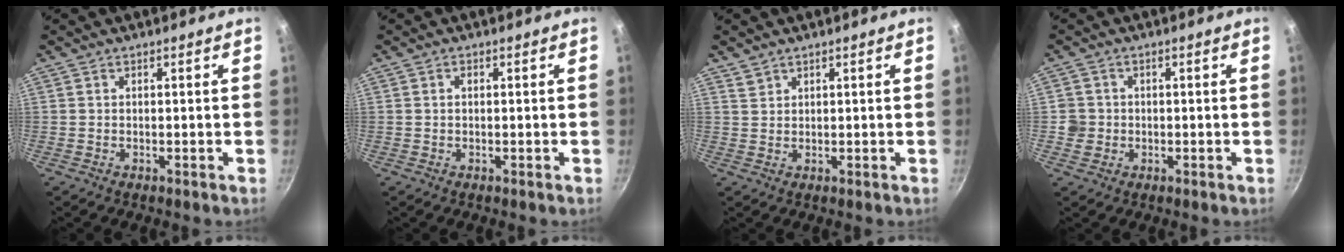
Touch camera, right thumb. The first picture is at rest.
{"total": 0.5, "force": [0.0, 0.4, 0.4], "torque": [-0.003, 0.002, -0.001]}
{"total": 1.5, "force": [1.3, 0.7, 0.1], "torque": [0.010, -0.006, 0.022]}
{"total": 3.0, "force": [-0.3, 2.9, 0.4], "torque": [0.012, 0.007, -0.006]}